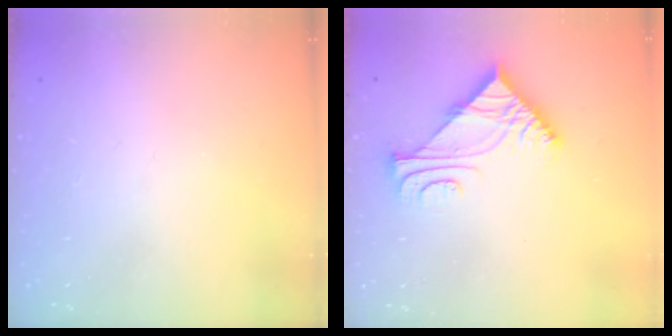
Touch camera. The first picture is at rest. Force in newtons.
{"total": 6.2, "press": 6.2, "slide": 0.4}